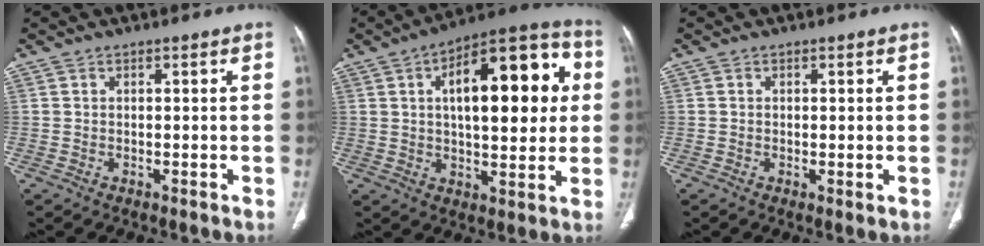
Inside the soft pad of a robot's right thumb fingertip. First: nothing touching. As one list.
[{"total": 21.4, "force": [4.4, 9.3, 18.7], "torque": [-0.227, 0.016, 0.055]}, {"total": 0.9, "force": [0.0, 0.3, 0.9], "torque": [-0.019, -0.006, 0.000]}]